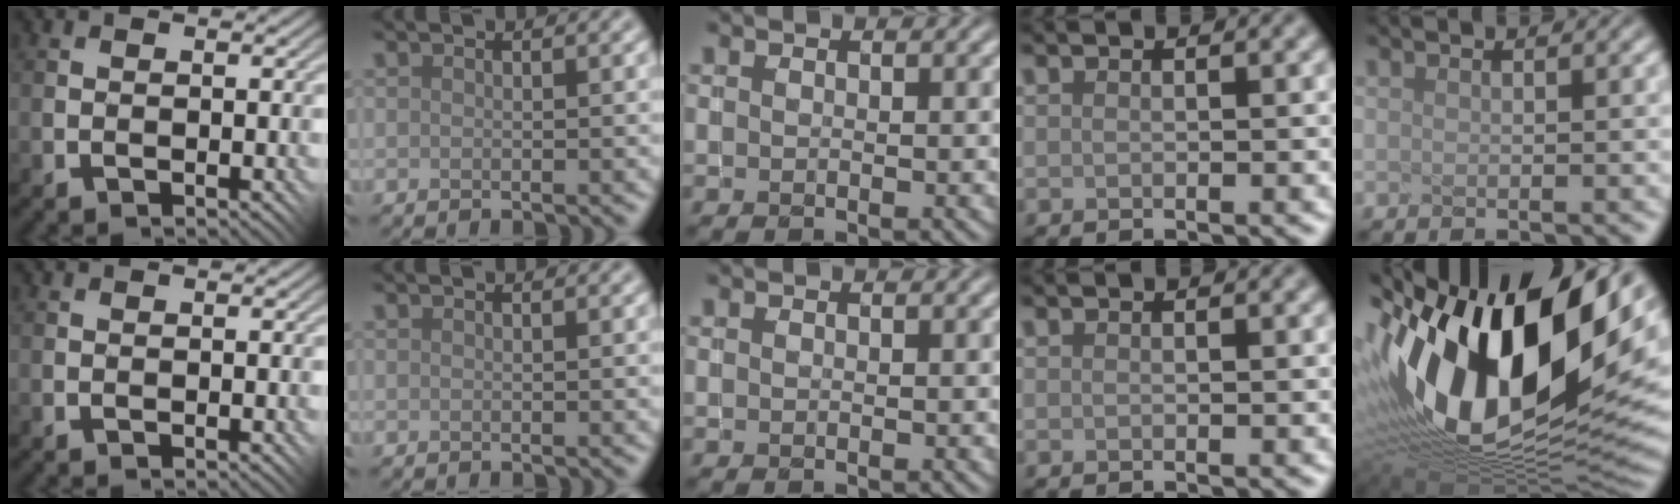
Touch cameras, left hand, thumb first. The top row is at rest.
{"little": {"total": 18.3, "force": [2.1, 10.3, 15.0], "torque": [-0.339, -0.020, 0.088]}}